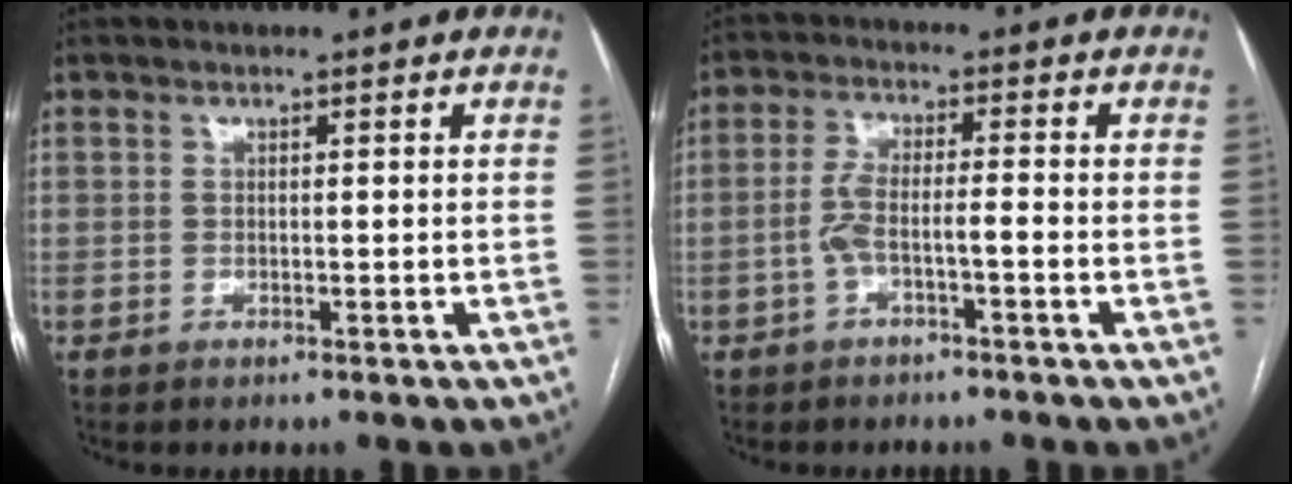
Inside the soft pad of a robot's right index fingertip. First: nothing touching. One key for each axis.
{"total": 4.5, "fx": -1.7, "fy": 0.7, "fz": 4.1, "tx": -0.085, "ty": 0.020, "tz": -0.029}